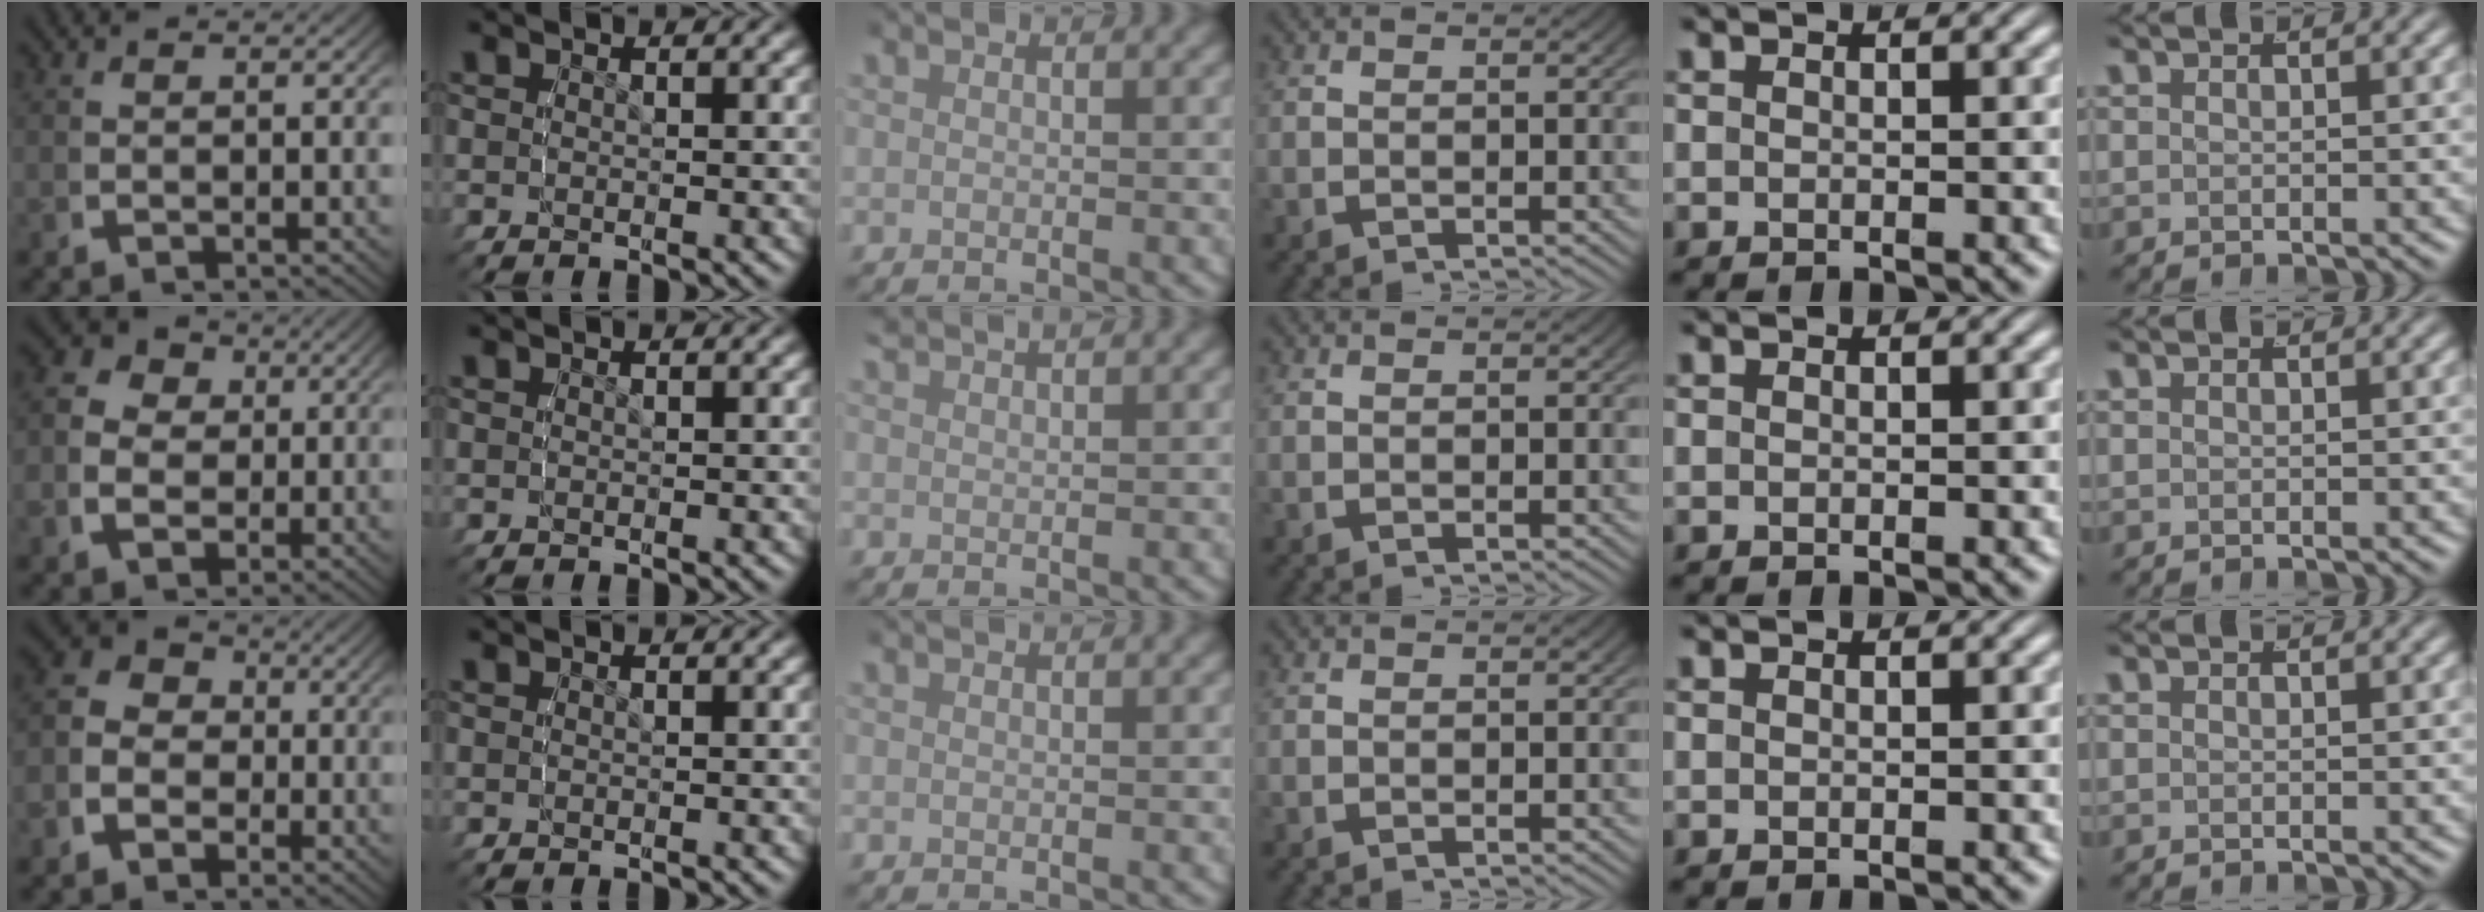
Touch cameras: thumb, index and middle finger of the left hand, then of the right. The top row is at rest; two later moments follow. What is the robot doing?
{"motion": "lift_and_place", "object": "air blower"}